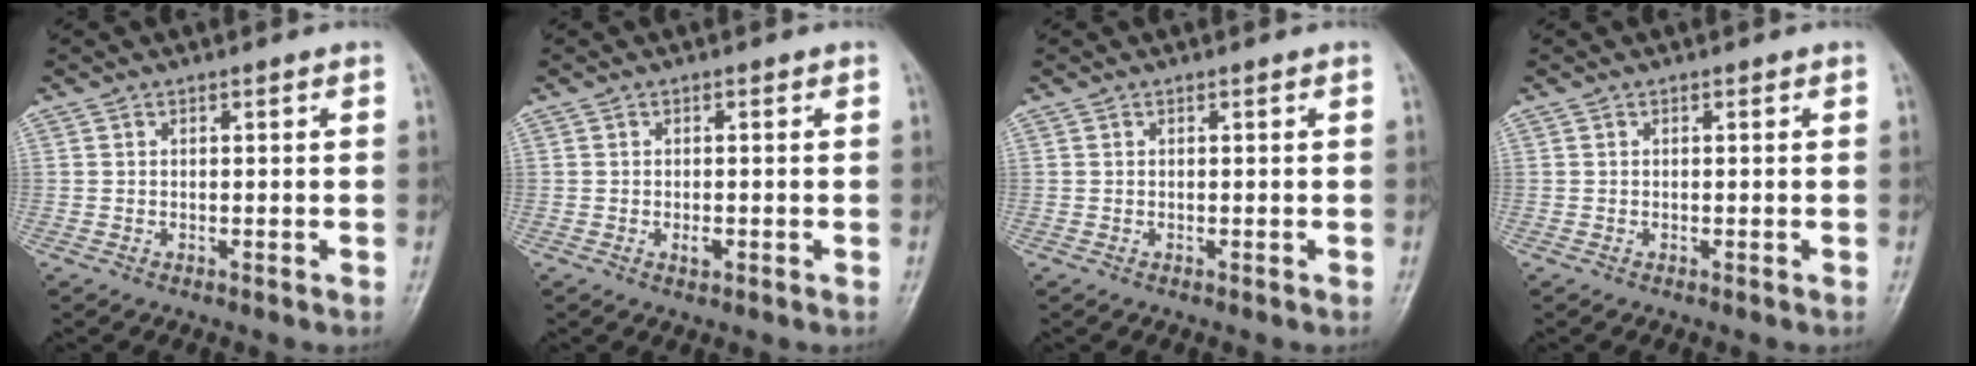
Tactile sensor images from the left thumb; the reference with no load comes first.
{"total": 1.4, "force": [-0.4, 0.8, 1.0], "torque": [-0.014, -0.001, -0.006]}
{"total": 0.0}
{"total": 0.0}